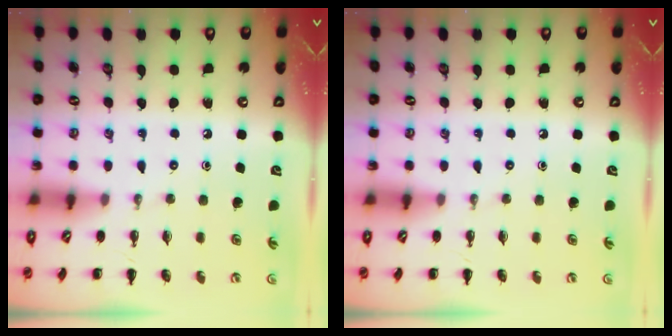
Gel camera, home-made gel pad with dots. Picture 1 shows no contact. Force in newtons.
{"total": 0.0}